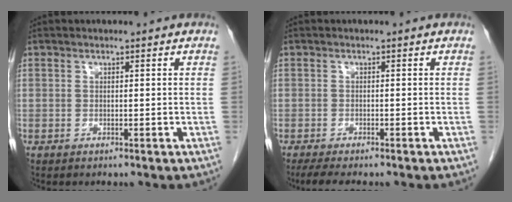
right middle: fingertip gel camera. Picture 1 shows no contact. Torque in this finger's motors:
{"motor_torque": [0.46, -0.22, 0.06, 0.01]}